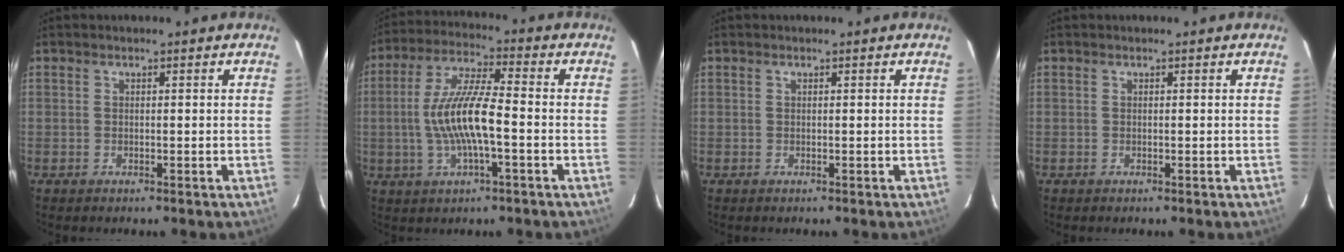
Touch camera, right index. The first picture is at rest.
{"total": 11.8, "force": [-2.0, 2.3, 11.4], "torque": [-0.230, 0.004, -0.039]}
{"total": 0.0}
{"total": 0.0}